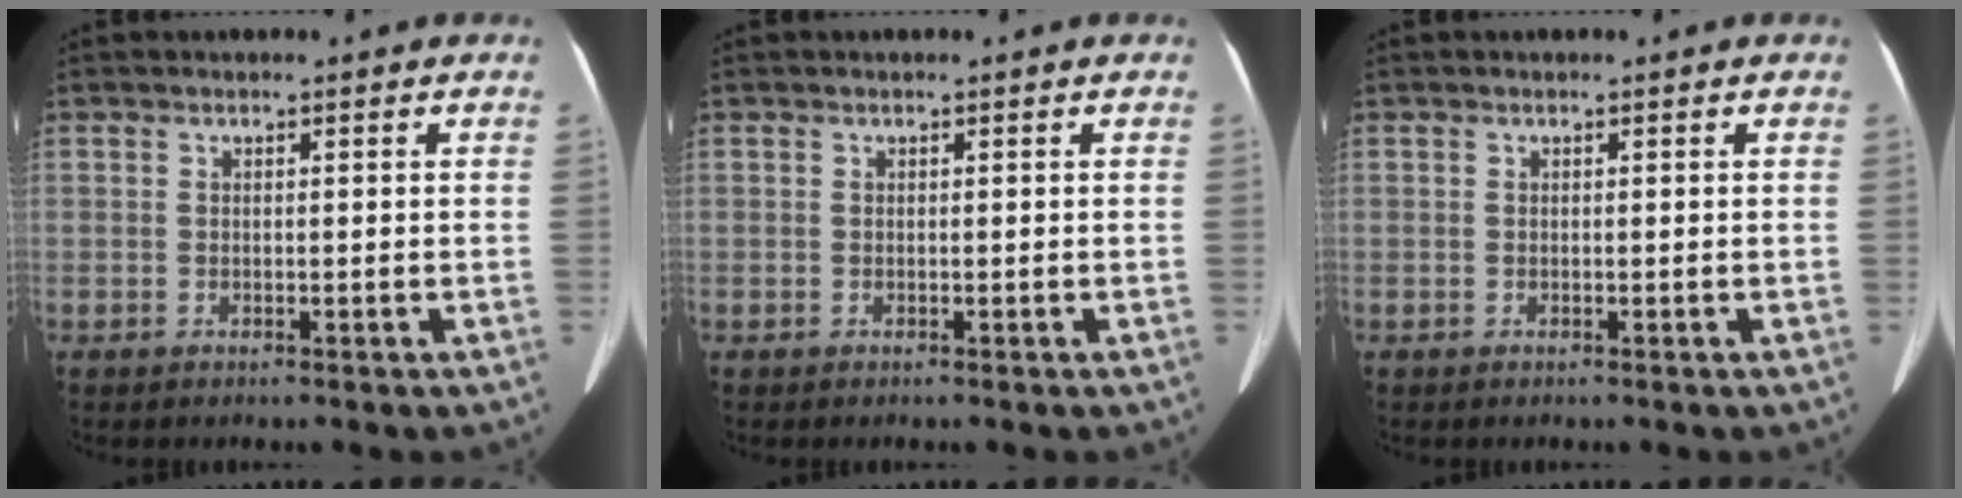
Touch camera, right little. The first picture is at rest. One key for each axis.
{"total": 0.0}
{"total": 0.0}